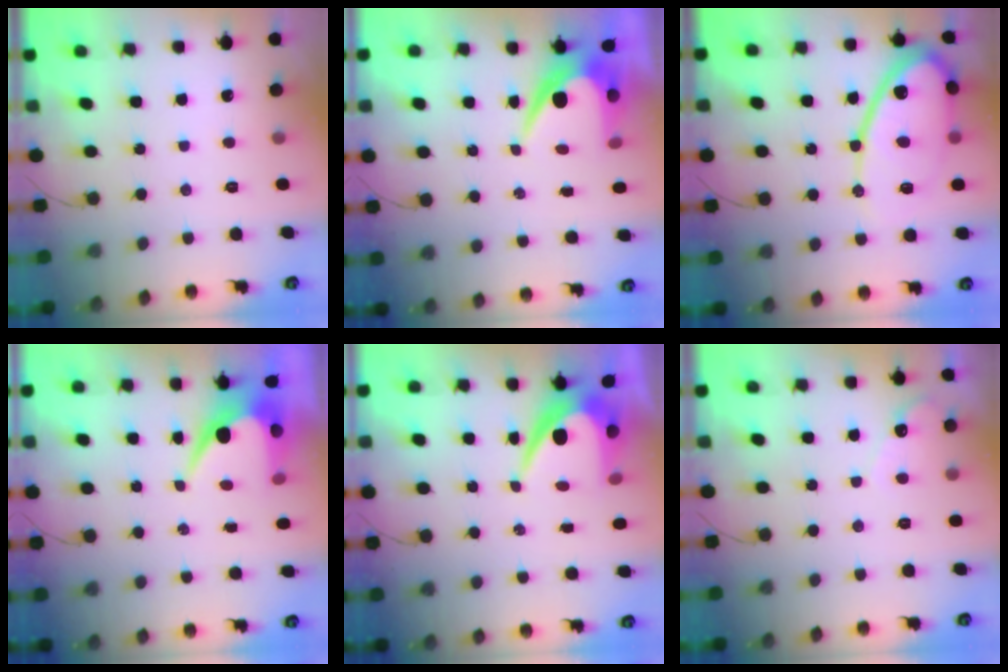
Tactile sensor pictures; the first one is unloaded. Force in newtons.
{"total": 7.5, "press": 7.5, "slide": 0.4}
{"total": 14.9, "press": 14.8, "slide": 1.4}
{"total": 7.5, "press": 7.4, "slide": 0.4}
{"total": 8.6, "press": 8.6, "slide": 0.8}
{"total": 4.0, "press": 4.0, "slide": 0.2}